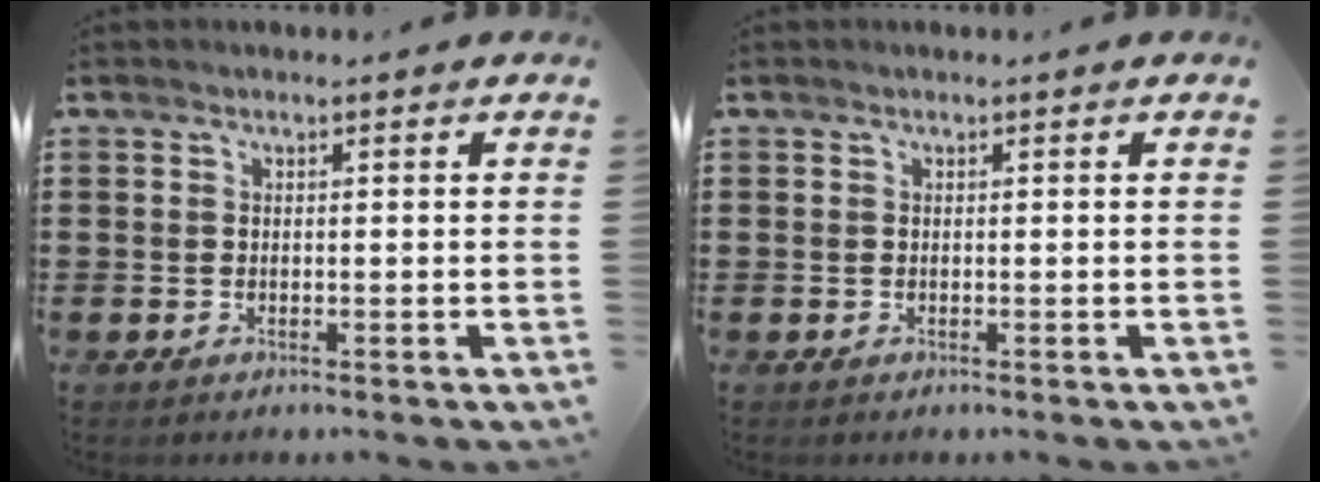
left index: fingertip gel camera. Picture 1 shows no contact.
{"total": 0.0}